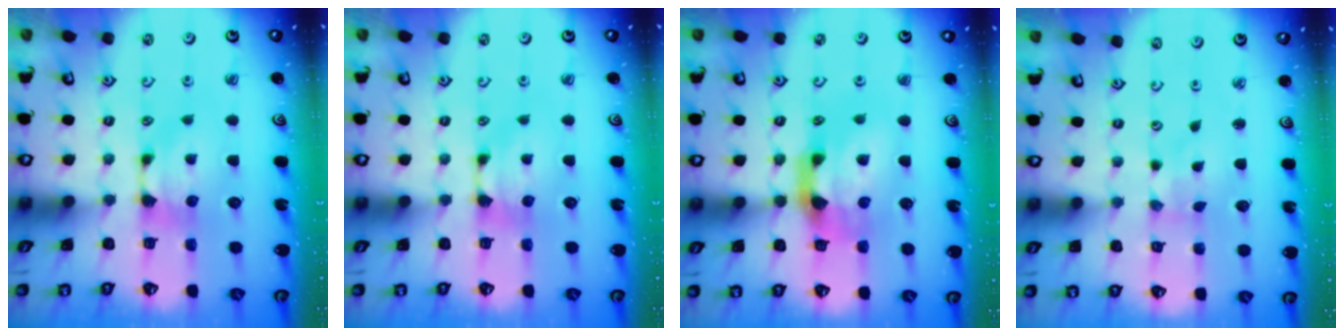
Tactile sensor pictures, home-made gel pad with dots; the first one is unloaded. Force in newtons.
{"total": 0.0}
{"total": 5.3, "press": 5.0, "slide": 1.8}
{"total": 4.0, "press": 3.9, "slide": 0.6}